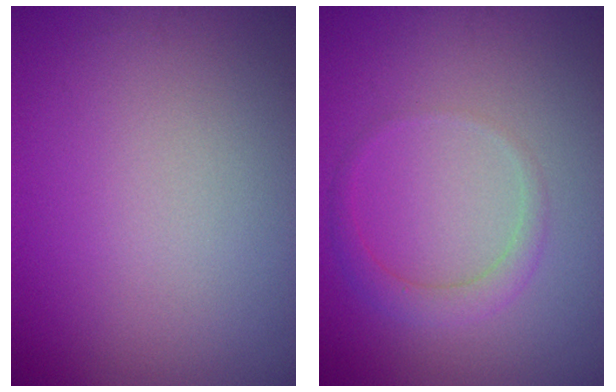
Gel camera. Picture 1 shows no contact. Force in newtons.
{"total": 1.8, "press": 1.8, "slide": 0.1}